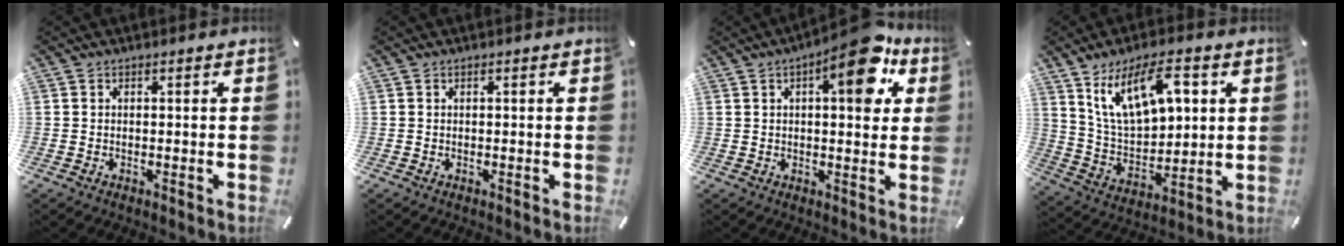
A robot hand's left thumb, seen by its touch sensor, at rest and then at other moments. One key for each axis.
{"total": 0.0}
{"total": 12.5, "fx": 5.5, "fy": 4.7, "fz": 10.2, "tx": -0.128, "ty": -0.027, "tz": 0.084}
{"total": 15.9, "fx": 8.0, "fy": 8.3, "fz": 10.9, "tx": -0.216, "ty": -0.017, "tz": 0.144}